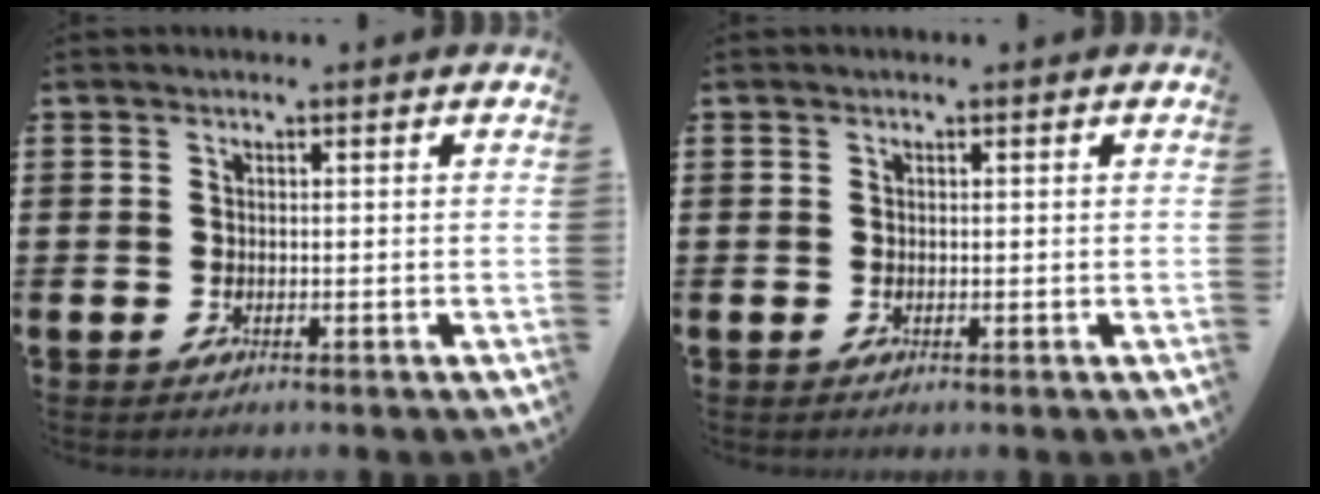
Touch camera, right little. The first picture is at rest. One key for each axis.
{"total": 0.0}